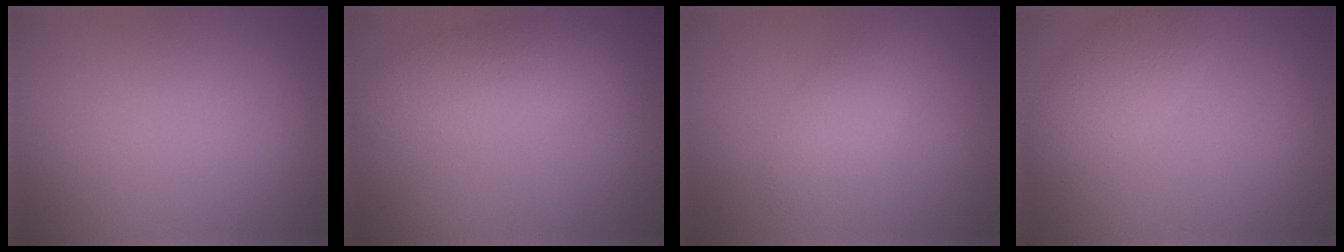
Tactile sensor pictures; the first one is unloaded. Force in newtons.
{"total": 4.2, "press": 4.2, "slide": 0.3}
{"total": 2.5, "press": 2.5, "slide": 0.2}
{"total": 2.9, "press": 2.9, "slide": 0.2}